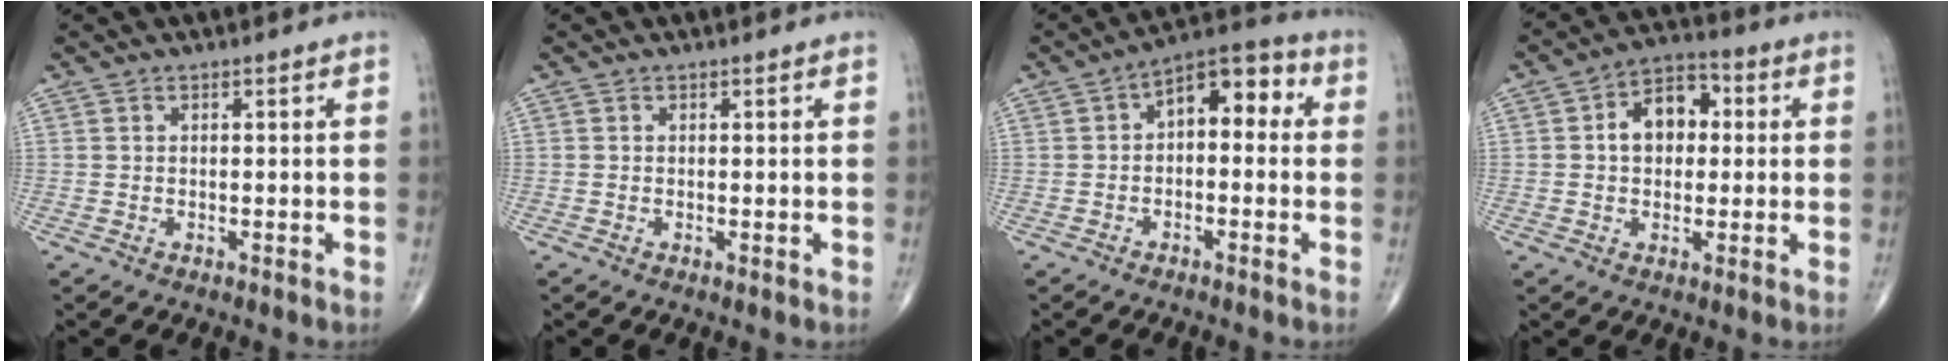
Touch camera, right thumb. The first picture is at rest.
{"total": 0.0}
{"total": 9.2, "force": [0.8, 5.3, 7.4], "torque": [-0.076, 0.037, -0.003]}
{"total": 9.4, "force": [1.2, 6.6, 6.6], "torque": [-0.080, 0.023, 0.011]}